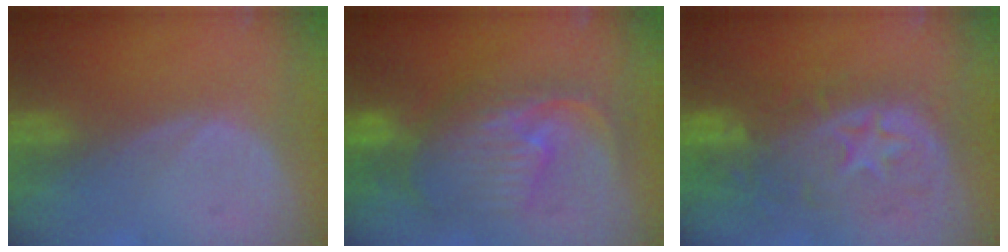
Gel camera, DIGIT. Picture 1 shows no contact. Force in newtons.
{"total": 10.5, "press": 9.4, "slide": 4.7}
{"total": 11.0, "press": 9.8, "slide": 5.1}